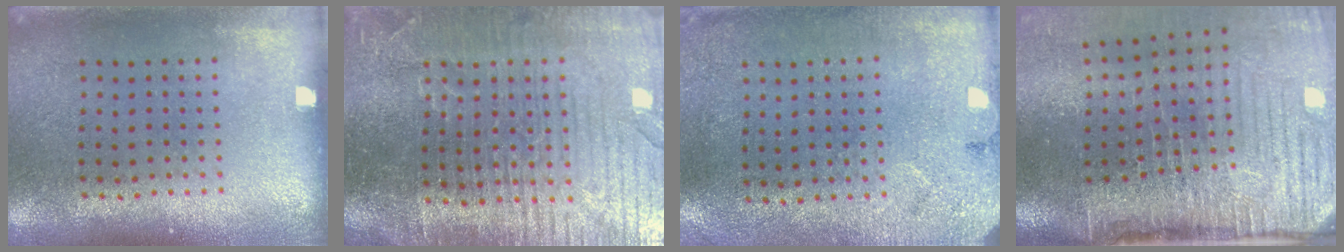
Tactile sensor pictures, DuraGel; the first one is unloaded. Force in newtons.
{"total": 5.2, "press": 4.8, "slide": 2.2}
{"total": 2.7, "press": 2.2, "slide": 1.6}
{"total": 4.9, "press": 4.0, "slide": 2.8}